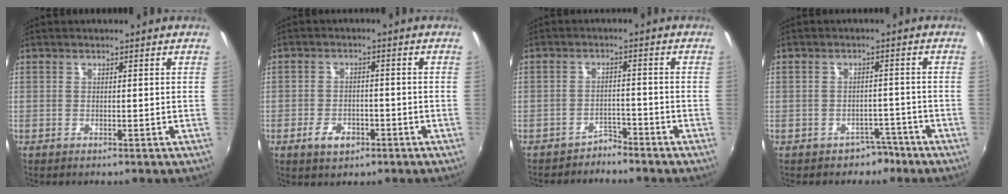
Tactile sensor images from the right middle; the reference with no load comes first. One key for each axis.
{"total": 4.8, "fx": -2.6, "fy": 2.9, "fz": 2.8, "tx": -0.066, "ty": -0.003, "tz": -0.043}
{"total": 3.1, "fx": -2.9, "fy": 1.0, "fz": 0.0, "tx": -0.002, "ty": 0.003, "tz": -0.048}
{"total": 3.5, "fx": -2.5, "fy": 2.4, "fz": 0.3, "tx": -0.005, "ty": 0.014, "tz": -0.030}